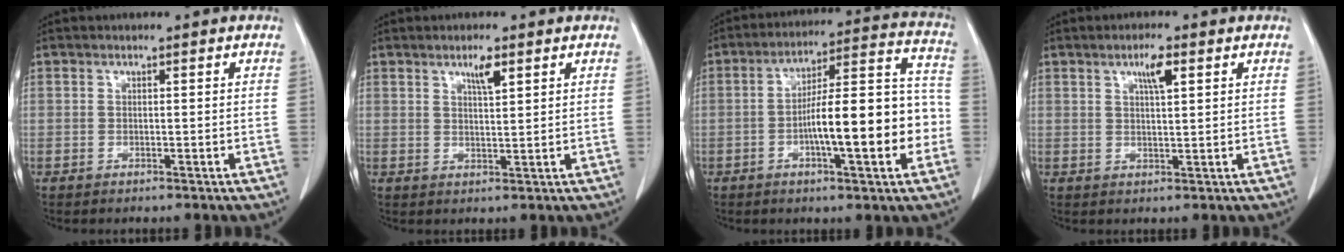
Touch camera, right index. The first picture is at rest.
{"total": 3.1, "force": [1.8, 0.5, 2.4], "torque": [-0.044, -0.001, 0.033]}
{"total": 16.0, "force": [-3.8, 2.8, 15.3], "torque": [-0.234, 0.025, -0.056]}
{"total": 3.6, "force": [1.8, 0.6, 3.1], "torque": [-0.055, 0.001, 0.031]}